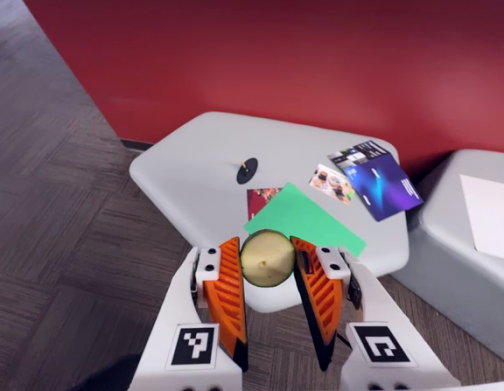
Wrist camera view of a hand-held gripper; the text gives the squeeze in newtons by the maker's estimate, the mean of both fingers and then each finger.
{"total": 7.7, "left": 7.5, "right": 7.8}